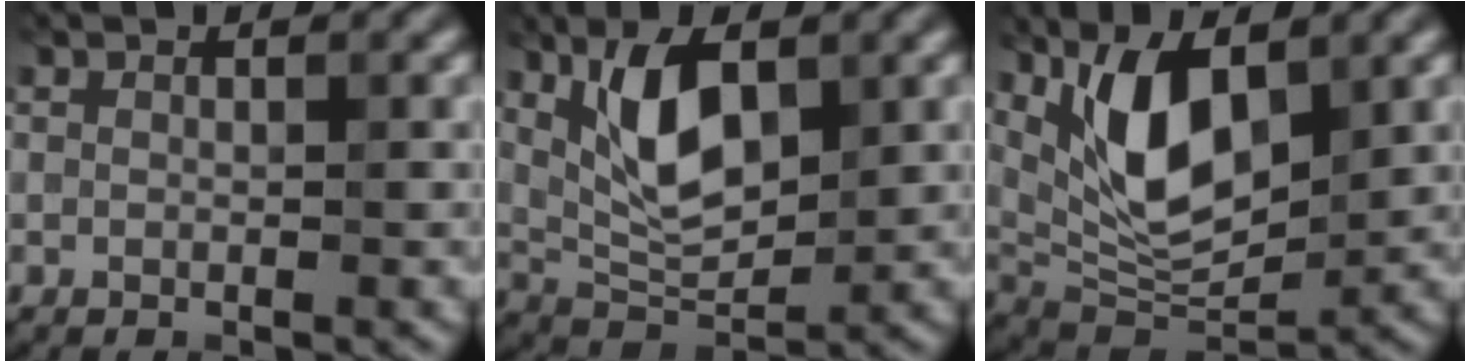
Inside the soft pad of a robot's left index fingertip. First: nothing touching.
{"total": 6.5, "force": [2.1, 2.9, 5.4], "torque": [-0.101, 0.000, 0.042]}
{"total": 7.7, "force": [2.9, 3.4, 6.3], "torque": [-0.119, -0.015, 0.053]}